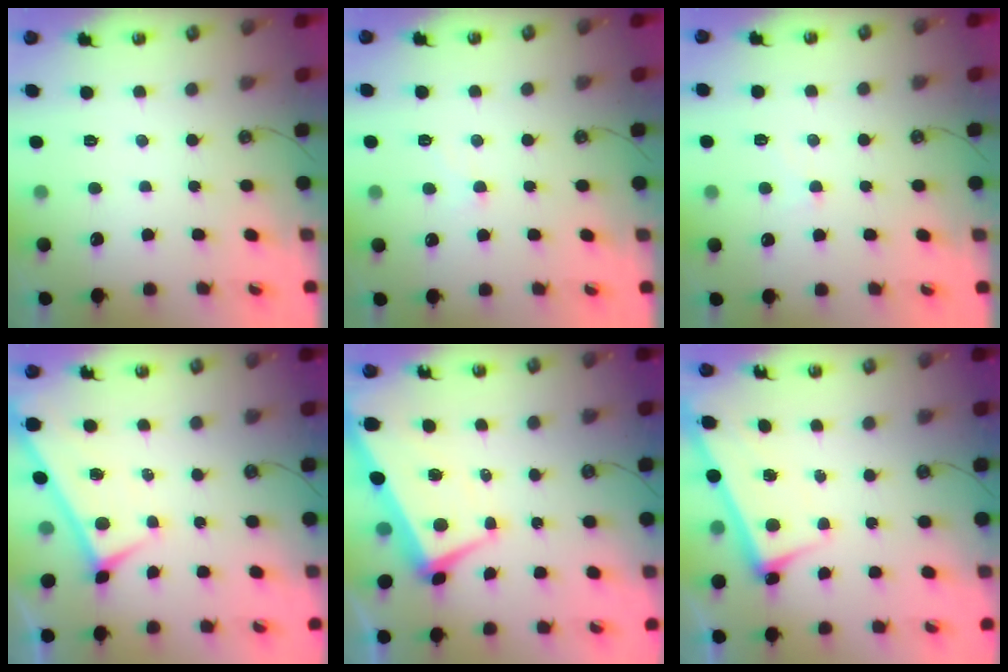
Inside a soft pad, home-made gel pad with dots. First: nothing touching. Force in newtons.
{"total": 1.1, "press": 1.0, "slide": 0.4}
{"total": 0.6, "press": 0.4, "slide": 0.5}
{"total": 0.0}
{"total": 1.9, "press": 1.5, "slide": 1.2}
{"total": 2.9, "press": 2.8, "slide": 0.4}